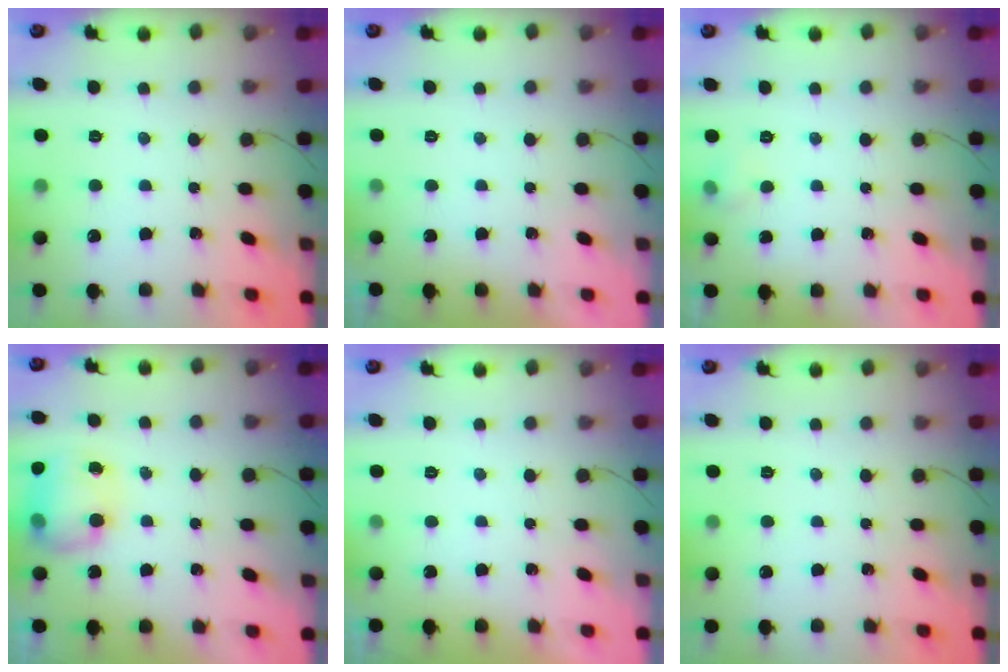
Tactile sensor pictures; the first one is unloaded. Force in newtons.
{"total": 0.0}
{"total": 3.9, "press": 3.5, "slide": 1.7}
{"total": 12.1, "press": 9.7, "slide": 7.2}
{"total": 0.0}
{"total": 0.0}